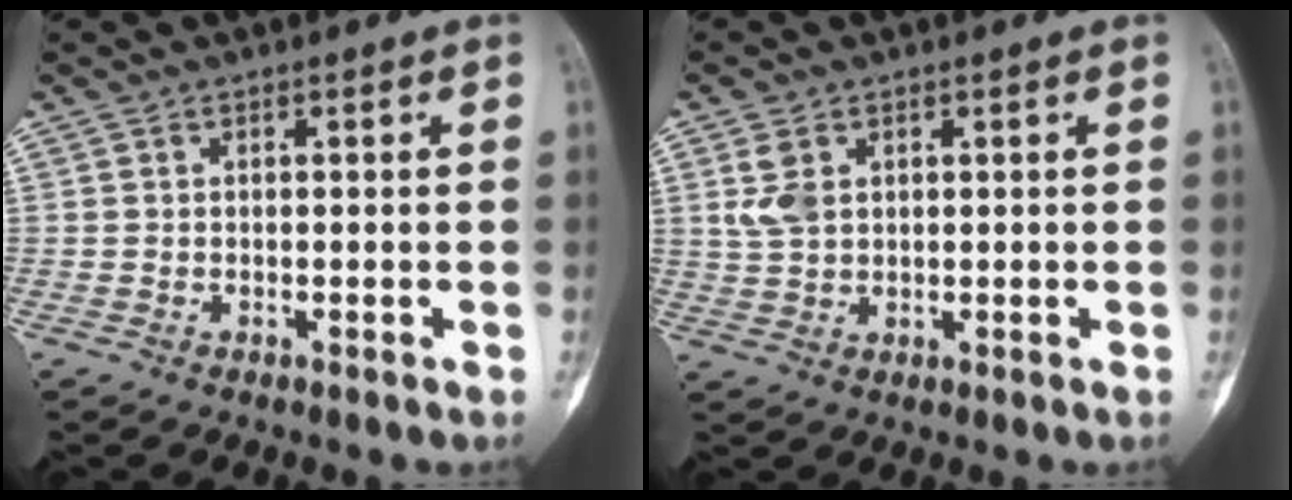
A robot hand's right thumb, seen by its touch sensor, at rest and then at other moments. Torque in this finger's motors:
{"motor_torque": [-0.10, 0.16, 0.35, 0.06, 0.10]}